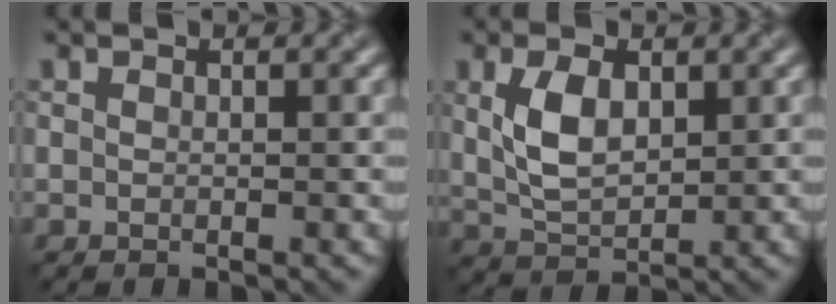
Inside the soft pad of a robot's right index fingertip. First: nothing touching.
{"total": 4.6, "force": [1.2, 2.6, 3.6], "torque": [-0.081, 0.003, 0.026]}